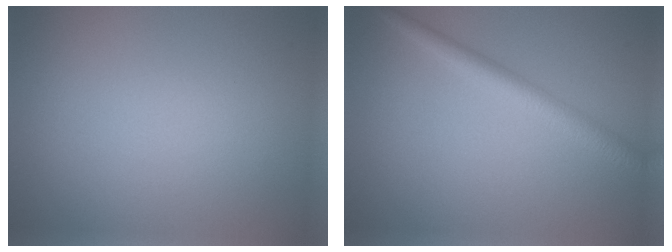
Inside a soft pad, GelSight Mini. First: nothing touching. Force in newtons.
{"total": 3.0, "press": 3.0, "slide": 0.2}